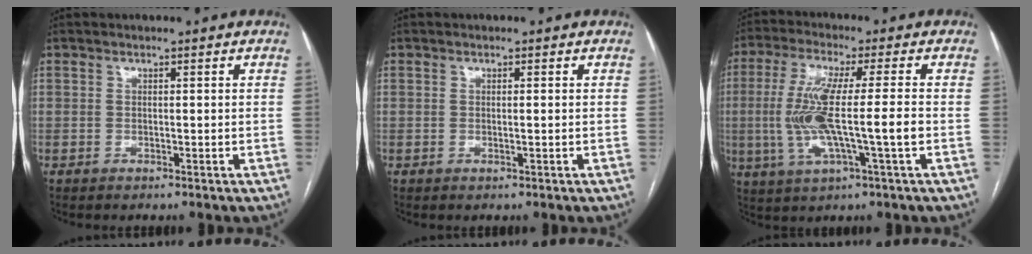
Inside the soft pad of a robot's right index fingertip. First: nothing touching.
{"total": 0.6, "force": [0.0, -0.1, 0.6], "torque": [-0.011, -0.001, 0.001]}
{"total": 11.7, "force": [-1.2, 0.3, 11.6], "torque": [-0.236, -0.003, -0.024]}